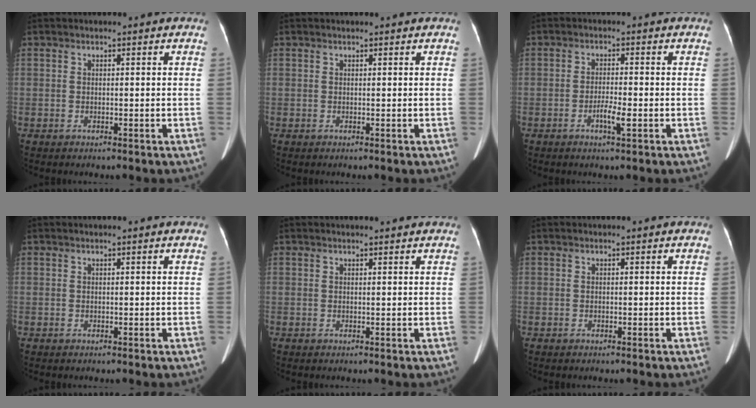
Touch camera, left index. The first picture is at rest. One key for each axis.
{"total": 1.2, "fx": 1.1, "fy": 0.0, "fz": 0.4, "tx": -0.008, "ty": 0.011, "tz": 0.017}
{"total": 2.7, "fx": -1.1, "fy": 0.3, "fz": 2.5, "tx": -0.048, "ty": -0.001, "tz": -0.018}
{"total": 0.5, "fx": 0.5, "fy": -0.1, "fz": 0.2, "tx": -0.006, "ty": 0.005, "tz": 0.015}
{"total": 2.9, "fx": 2.7, "fy": 0.1, "fz": 0.9, "tx": -0.014, "ty": 0.013, "tz": 0.033}
{"total": 0.0}